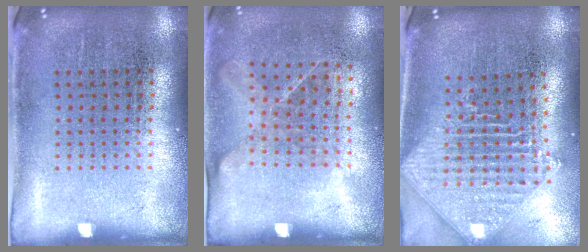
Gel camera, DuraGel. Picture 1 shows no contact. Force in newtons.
{"total": 1.2, "press": 0.9, "slide": 0.8}
{"total": 2.3, "press": 1.8, "slide": 1.5}